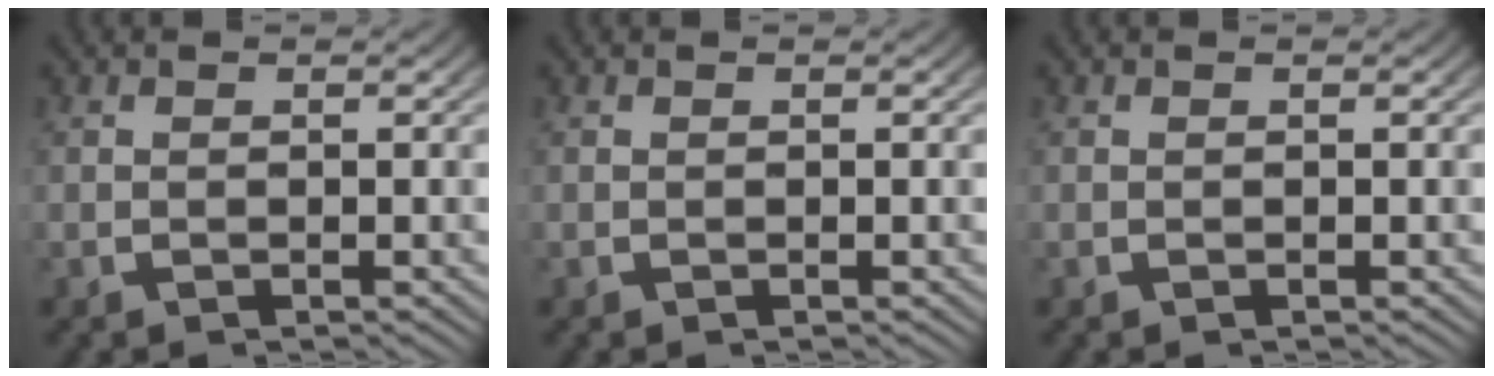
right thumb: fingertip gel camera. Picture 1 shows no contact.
{"total": 0.0}
{"total": 0.0}